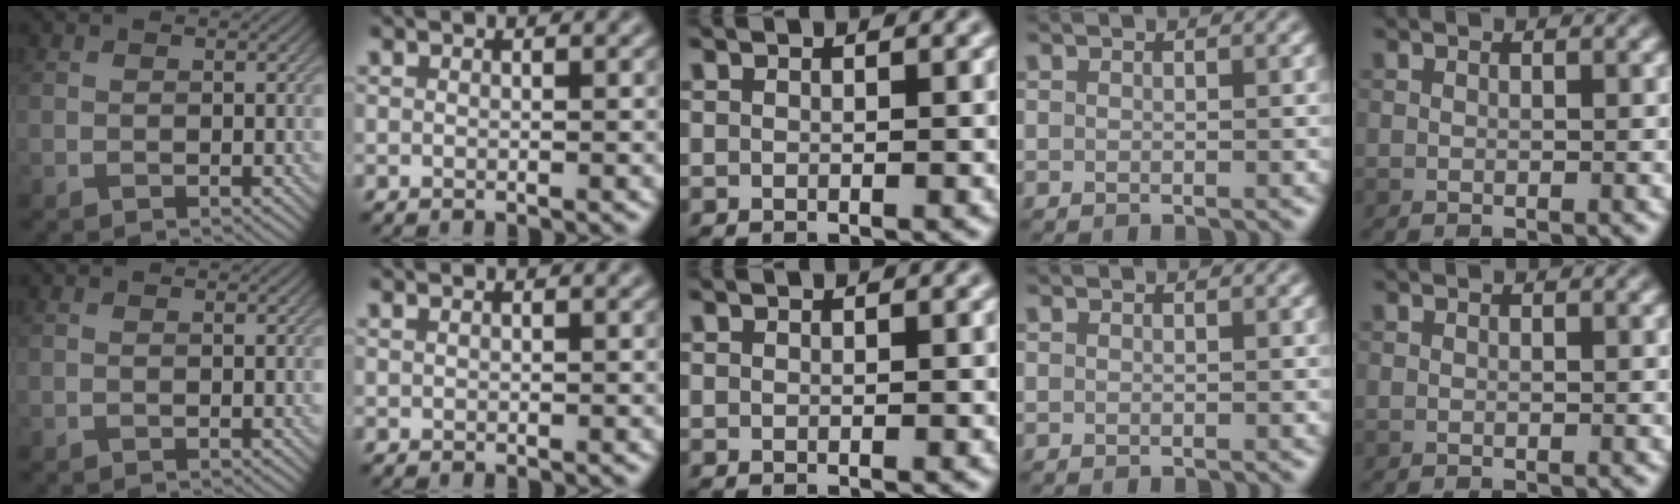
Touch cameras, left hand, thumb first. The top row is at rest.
{}